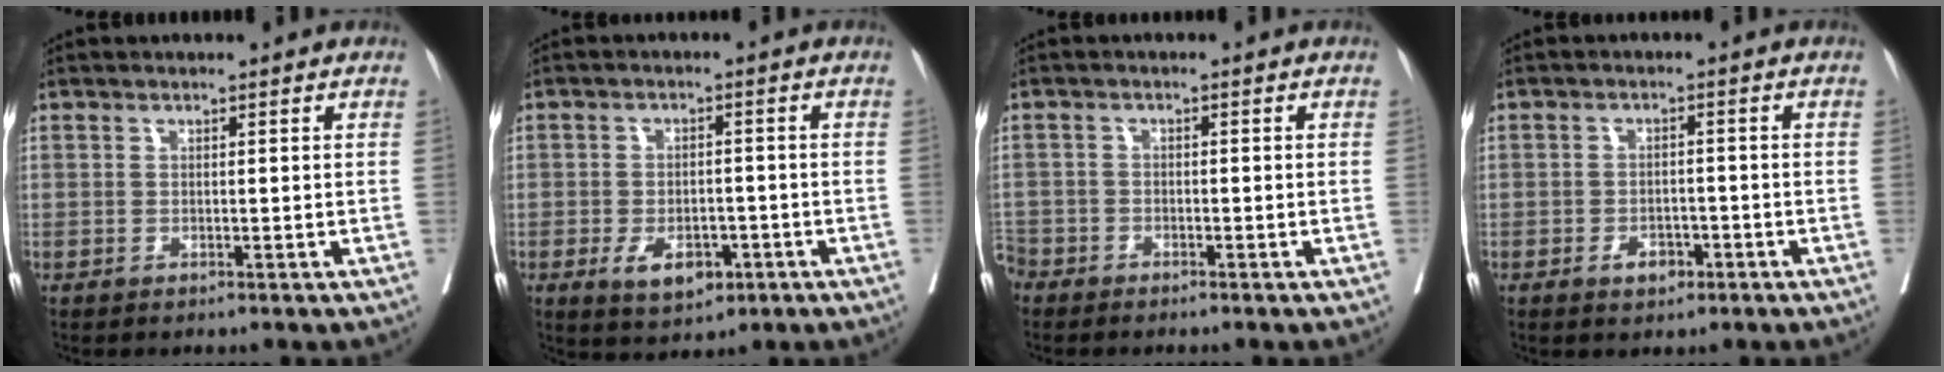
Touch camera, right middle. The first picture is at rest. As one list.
[{"total": 6.3, "force": [-2.8, 3.5, 4.4], "torque": [-0.070, -0.001, -0.035]}, {"total": 3.7, "force": [-3.3, 1.6, 0.7], "torque": [-0.011, -0.005, -0.069]}, {"total": 3.1, "force": [-1.7, 1.9, 1.8], "torque": [-0.024, 0.005, -0.019]}]